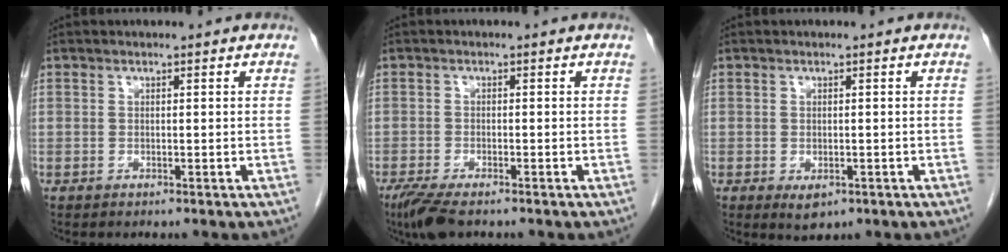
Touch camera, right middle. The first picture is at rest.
{"total": 4.9, "force": [-3.6, 1.1, 3.2], "torque": [-0.063, -0.013, -0.062]}
{"total": 2.4, "force": [-1.0, 1.3, 1.7], "torque": [-0.022, -0.002, -0.004]}